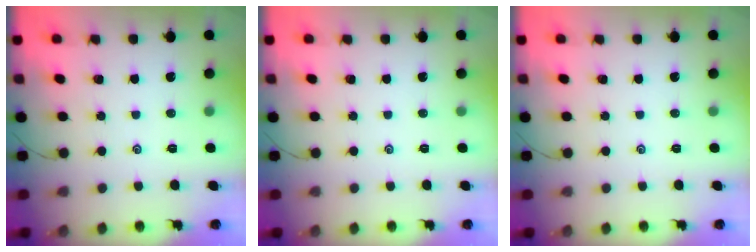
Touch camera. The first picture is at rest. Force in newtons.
{"total": 0.0}
{"total": 0.0}